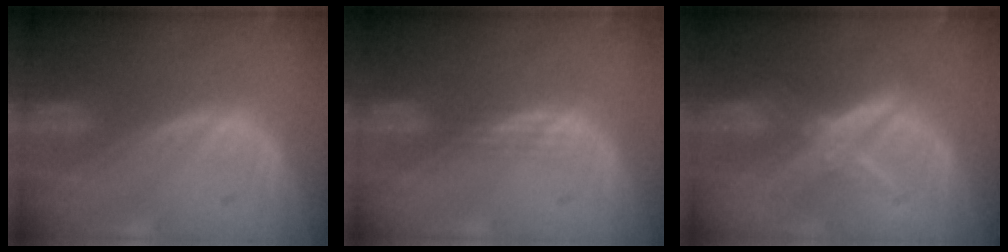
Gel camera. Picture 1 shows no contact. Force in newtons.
{"total": 1.4, "press": 1.1, "slide": 0.9}
{"total": 6.2, "press": 5.5, "slide": 2.7}